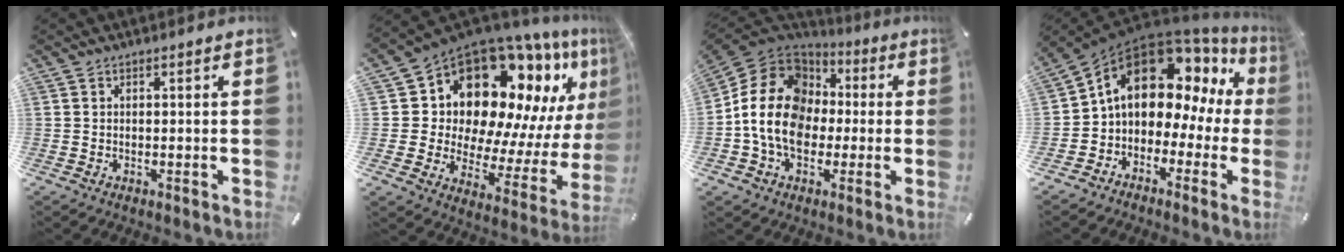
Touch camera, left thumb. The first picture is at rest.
{"total": 15.9, "force": [12.2, 8.7, 5.4], "torque": [-0.093, -0.129, 0.216]}
{"total": 16.9, "force": [-2.2, 13.8, 9.4], "torque": [-0.193, 0.021, -0.042]}
{"total": 13.9, "force": [6.6, 9.4, 7.9], "torque": [-0.130, -0.045, 0.114]}